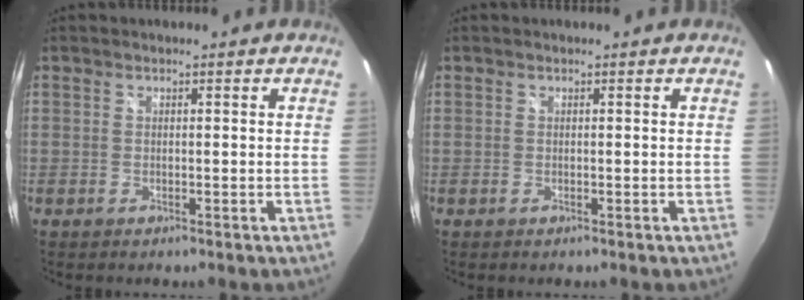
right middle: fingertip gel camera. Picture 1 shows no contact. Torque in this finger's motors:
{"motor_torque": [0.00, 0.00, 0.00, 0.00]}